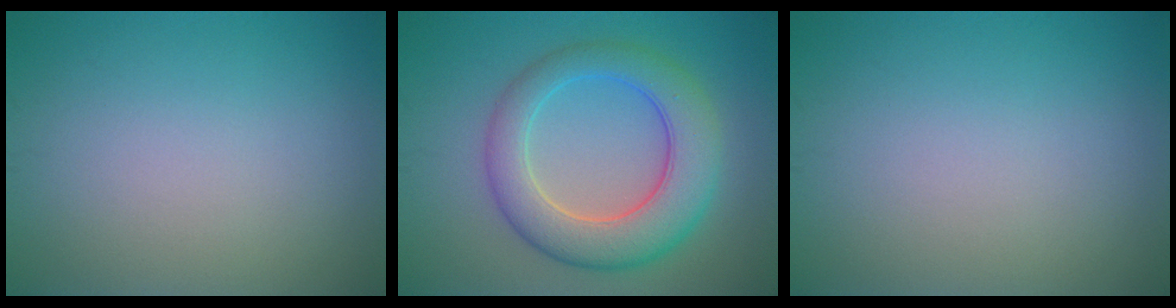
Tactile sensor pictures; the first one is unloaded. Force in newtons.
{"total": 7.5, "press": 7.5, "slide": 0.3}
{"total": 0.0}